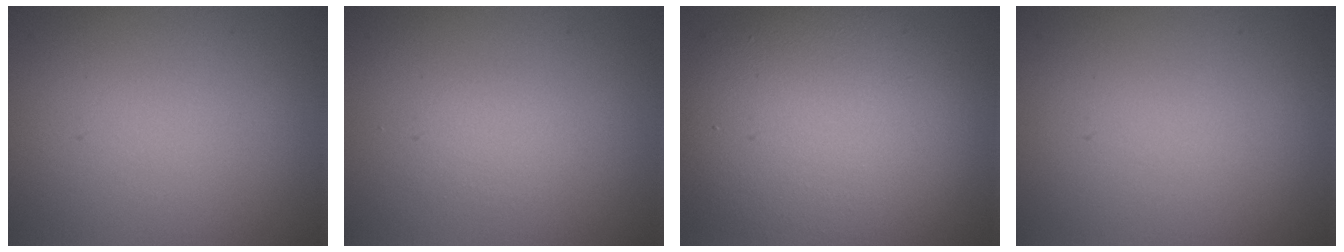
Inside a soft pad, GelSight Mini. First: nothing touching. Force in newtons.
{"total": 1.1, "press": 1.1, "slide": 0.0}
{"total": 11.1, "press": 11.1, "slide": 0.5}
{"total": 0.0}